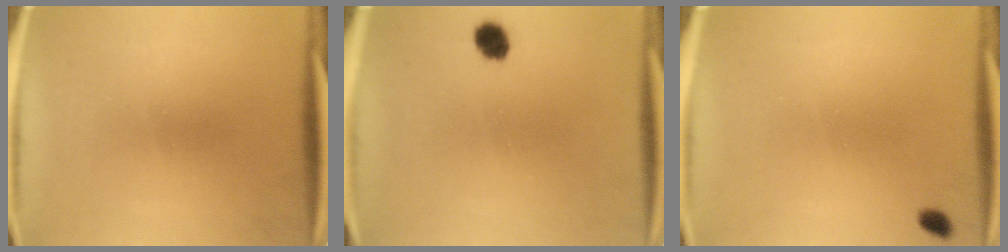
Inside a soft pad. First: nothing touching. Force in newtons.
{"total": 3.4}
{"total": 1.2}